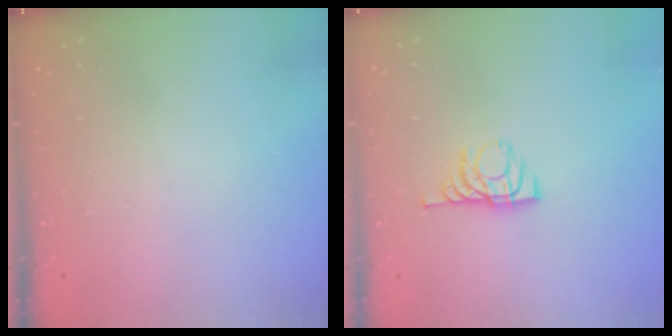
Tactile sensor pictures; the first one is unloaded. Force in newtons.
{"total": 6.1, "press": 6.1, "slide": 0.8}